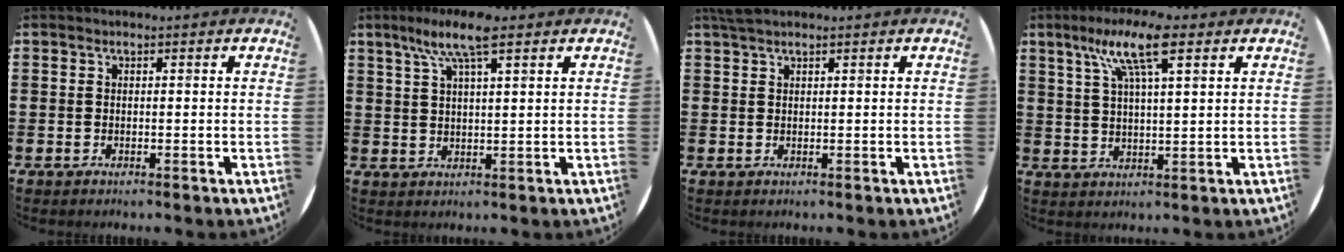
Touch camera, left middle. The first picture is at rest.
{"total": 7.1, "force": [4.6, 1.2, 5.2], "torque": [-0.113, 0.004, 0.080]}
{"total": 1.4, "force": [1.2, 0.1, 0.7], "torque": [-0.015, 0.003, 0.023]}
{"total": 9.3, "force": [5.6, 1.8, 7.1], "torque": [-0.144, 0.002, 0.093]}